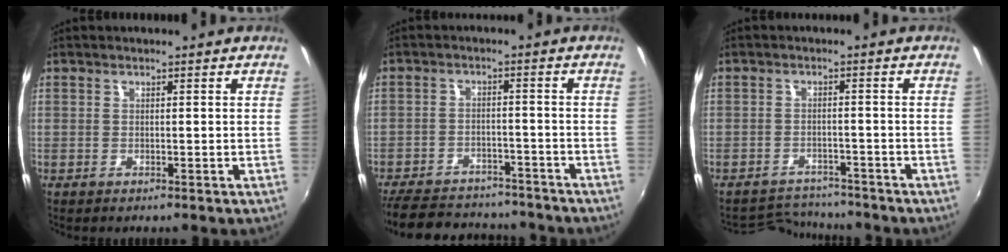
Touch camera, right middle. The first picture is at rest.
{"total": 18.5, "force": [-15.8, 6.9, 6.8], "torque": [-0.161, 0.009, -0.217]}
{"total": 7.0, "force": [-6.9, 1.4, 0.2], "torque": [-0.021, 0.007, -0.109]}